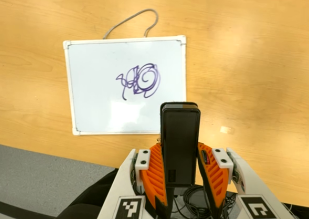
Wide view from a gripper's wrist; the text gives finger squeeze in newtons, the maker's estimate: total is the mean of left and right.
{"total": 4.0, "left": 2.5, "right": 5.6}